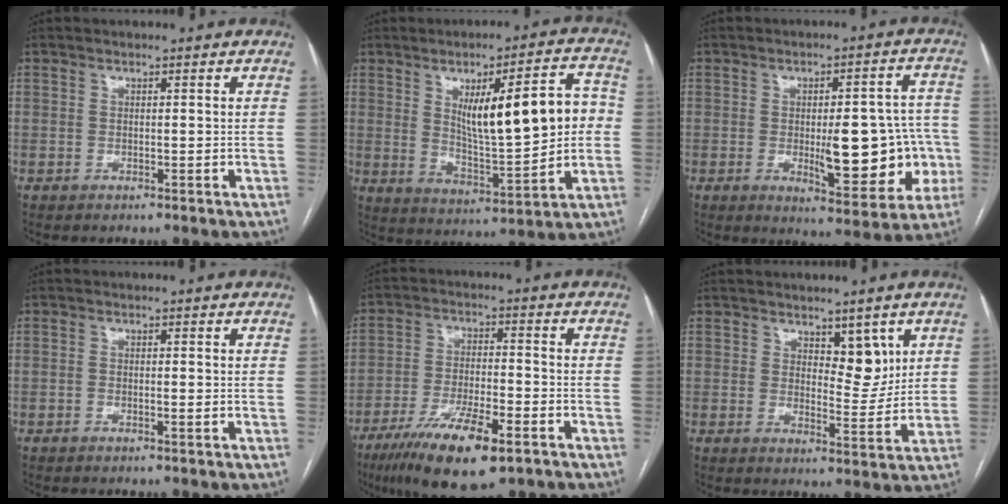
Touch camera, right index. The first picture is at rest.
{"total": 15.9, "force": [2.3, 3.6, 15.3], "torque": [-0.230, 0.018, 0.045]}
{"total": 14.1, "force": [-2.6, 4.7, 13.0], "torque": [-0.152, 0.019, -0.021]}
{"total": 0.8, "force": [-0.3, 0.1, 0.8], "torque": [-0.014, 0.000, -0.005]}
{"total": 13.7, "force": [-8.2, 3.1, 10.5], "torque": [-0.193, -0.023, -0.139]}
{"total": 5.2, "force": [2.8, 2.4, 3.7], "torque": [-0.048, -0.007, 0.044]}